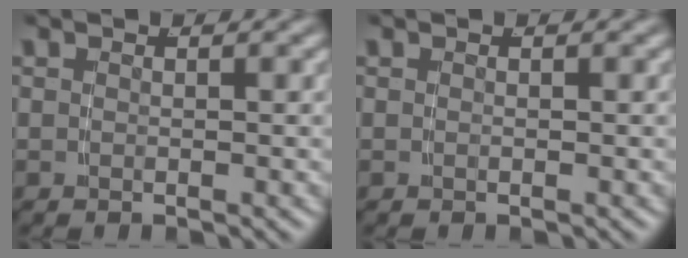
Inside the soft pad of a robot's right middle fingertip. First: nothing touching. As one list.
[{"total": 0.0}]